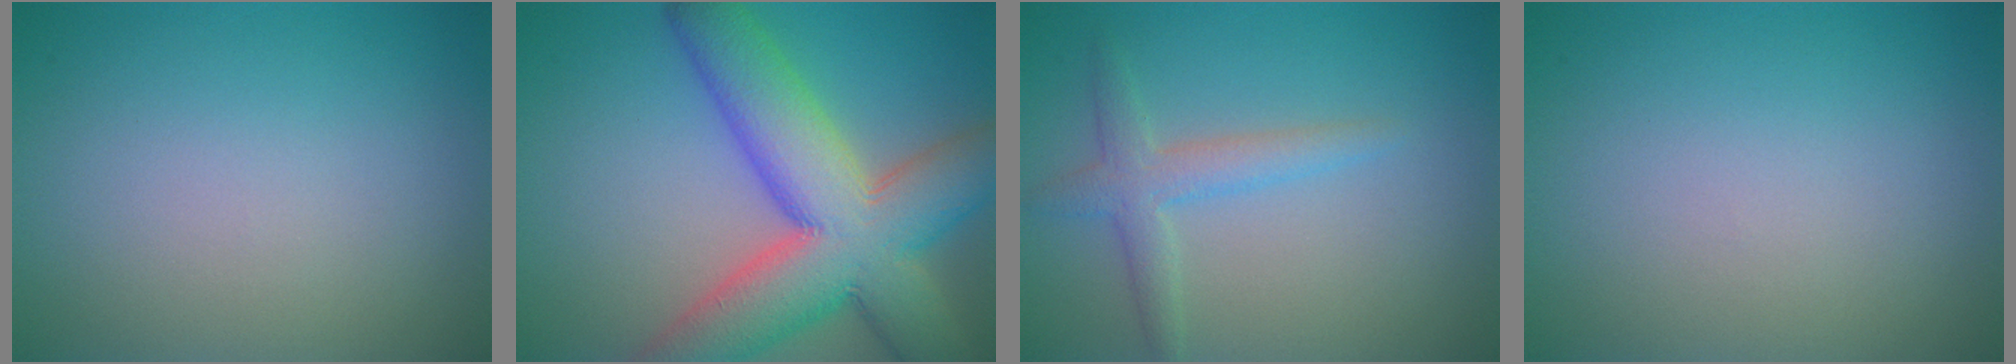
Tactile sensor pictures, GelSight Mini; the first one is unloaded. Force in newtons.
{"total": 11.6, "press": 11.6, "slide": 0.8}
{"total": 2.7, "press": 2.7, "slide": 0.1}
{"total": 0.0}